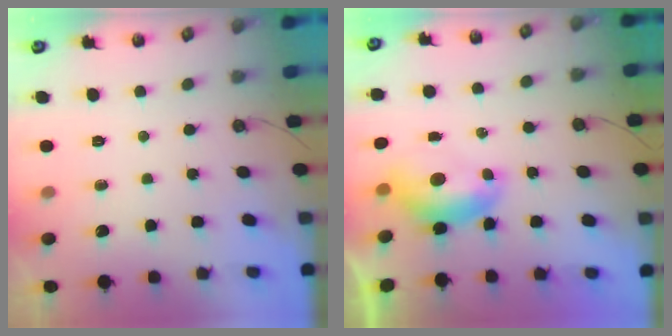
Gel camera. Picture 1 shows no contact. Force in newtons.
{"total": 0.8, "press": 0.6, "slide": 0.4}